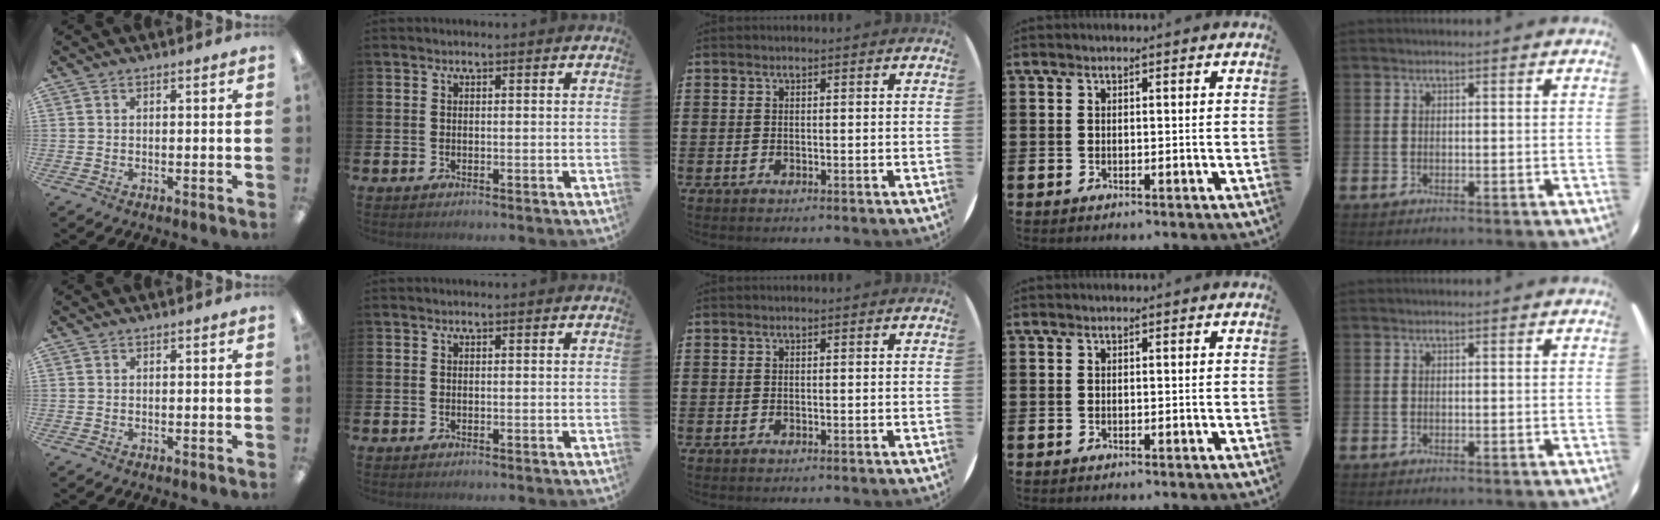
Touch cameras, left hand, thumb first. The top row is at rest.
{}